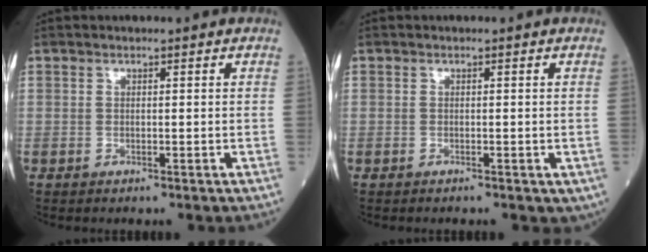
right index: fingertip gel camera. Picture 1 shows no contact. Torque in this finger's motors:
{"motor_torque": [1.22, -0.93, 0.09, 0.02]}